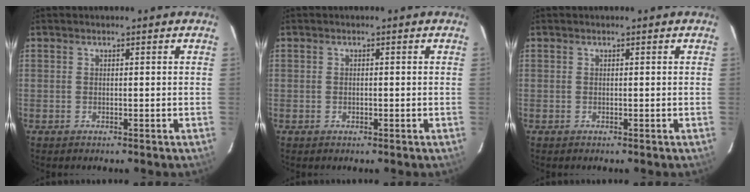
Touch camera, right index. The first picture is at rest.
{"total": 0.6, "force": [-0.1, 0.6, 0.1], "torque": [0.001, 0.000, -0.001]}
{"total": 0.0}